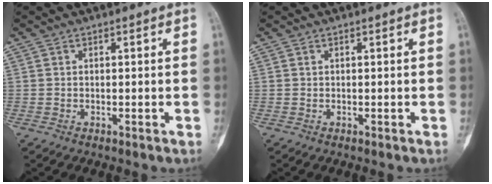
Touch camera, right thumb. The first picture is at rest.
{"total": 0.0}